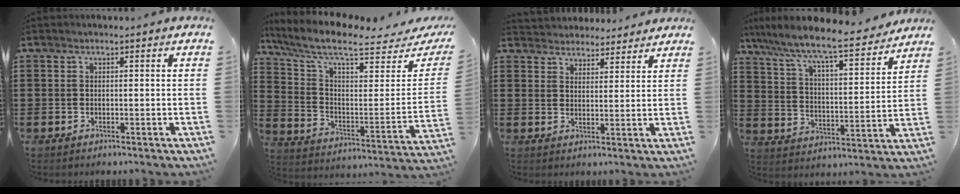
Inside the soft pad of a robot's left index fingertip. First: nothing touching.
{"total": 8.9, "force": [6.9, 1.2, 5.4], "torque": [-0.135, -0.052, 0.116]}
{"total": 3.6, "force": [3.5, 0.8, -0.2], "torque": [-0.009, -0.011, 0.066]}
{"total": 8.0, "force": [7.3, -0.1, 3.4], "torque": [-0.098, -0.056, 0.116]}